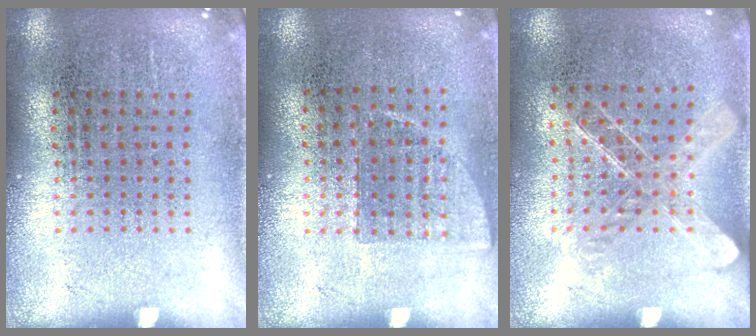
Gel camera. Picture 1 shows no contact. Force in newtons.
{"total": 0.8, "press": 0.7, "slide": 0.3}
{"total": 1.3, "press": 1.1, "slide": 0.7}